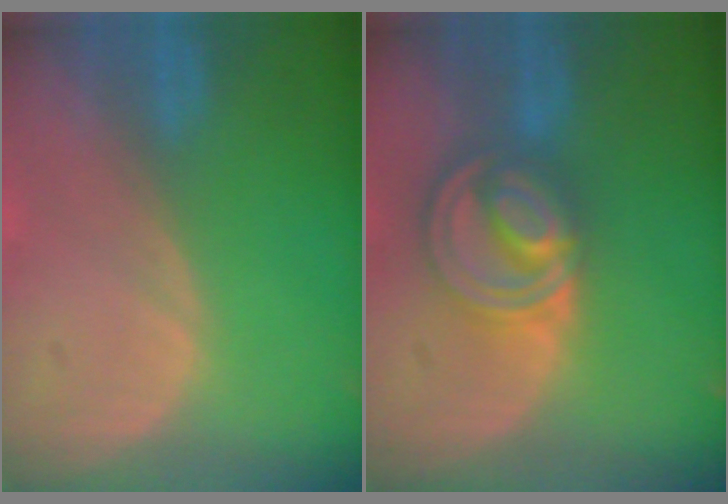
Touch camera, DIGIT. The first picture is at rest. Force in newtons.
{"total": 8.6, "press": 7.2, "slide": 4.7}